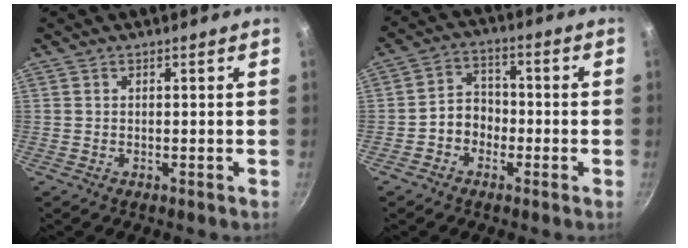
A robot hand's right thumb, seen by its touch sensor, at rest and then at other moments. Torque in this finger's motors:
{"motor_torque": [0.17, -0.11, -0.03, 0.02, 0.01]}